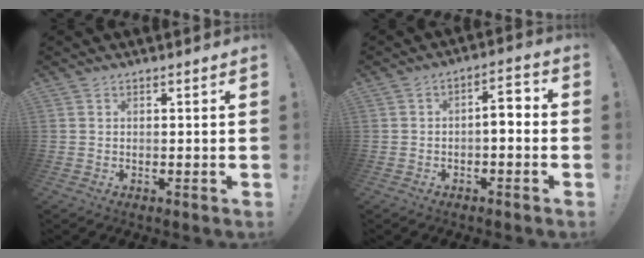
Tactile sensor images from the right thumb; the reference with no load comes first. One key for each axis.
{"total": 5.4, "fx": -1.5, "fy": 2.3, "fz": 4.6, "tx": -0.065, "ty": 0.008, "tz": -0.033}